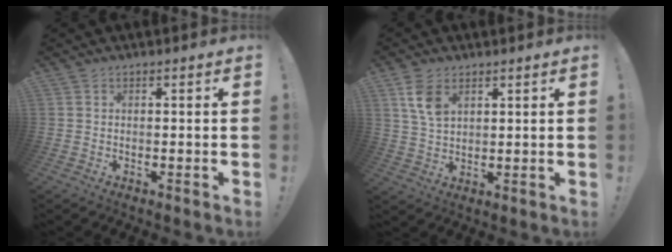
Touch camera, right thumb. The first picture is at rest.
{"total": 7.4, "force": [3.5, 4.5, 4.8], "torque": [-0.092, -0.008, 0.067]}